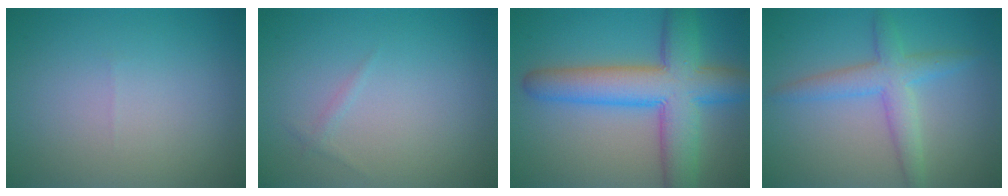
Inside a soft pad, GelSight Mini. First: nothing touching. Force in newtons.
{"total": 0.5, "press": 0.5, "slide": 0.1}
{"total": 9.2, "press": 9.2, "slide": 0.3}
{"total": 3.6, "press": 3.6, "slide": 0.2}